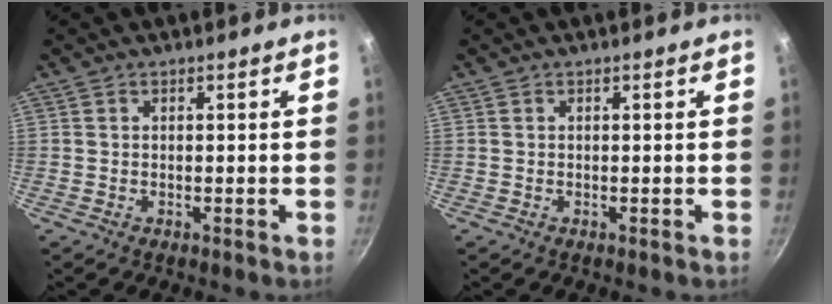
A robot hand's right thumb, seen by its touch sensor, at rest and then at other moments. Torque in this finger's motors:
{"motor_torque": [0.00, 0.00, 0.00, 0.00, 0.00]}